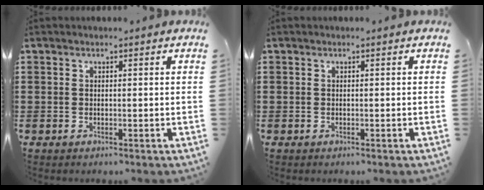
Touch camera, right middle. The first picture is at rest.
{"total": 0.0}